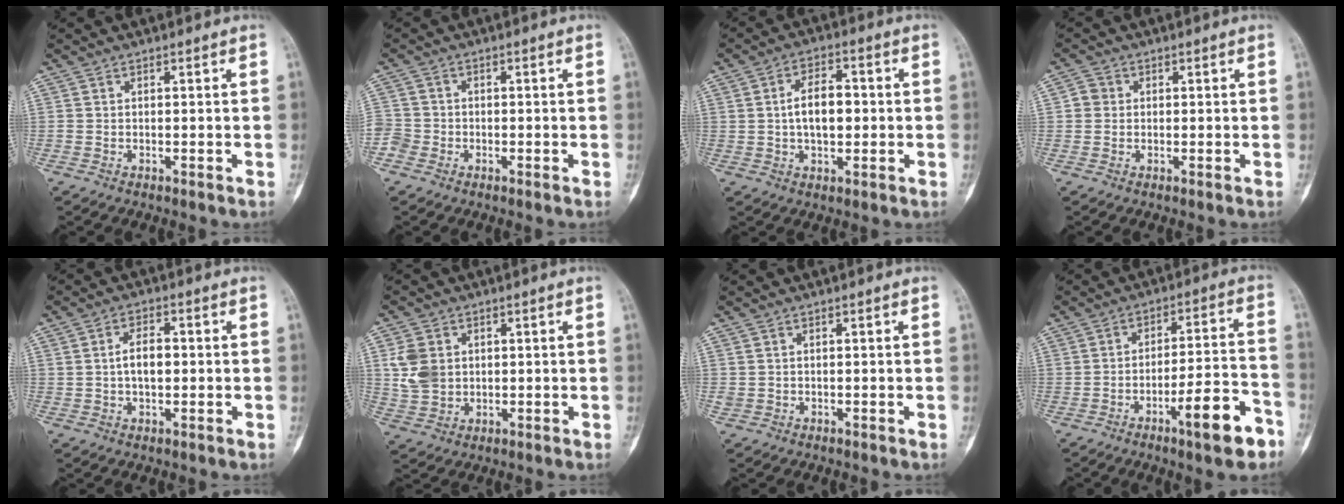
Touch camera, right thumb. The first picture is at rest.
{"total": 3.9, "force": [-1.7, 3.4, 0.9], "torque": [-0.009, 0.012, -0.038]}
{"total": 7.8, "force": [0.1, 4.5, 6.4], "torque": [-0.094, 0.014, -0.001]}
{"total": 2.5, "force": [0.1, 2.4, 0.8], "torque": [0.005, 0.005, -0.004]}
{"total": 5.1, "force": [0.1, 2.9, 4.2], "torque": [-0.070, 0.010, -0.001]}
{"total": 7.1, "force": [1.2, 5.8, 4.0], "torque": [-0.064, -0.003, 0.030]}
{"total": 0.8, "force": [0.0, 0.8, 0.2], "torque": [-0.002, 0.002, 0.001]}
{"total": 11.8, "force": [-6.5, 2.6, 9.5], "torque": [-0.133, 0.046, -0.097]}